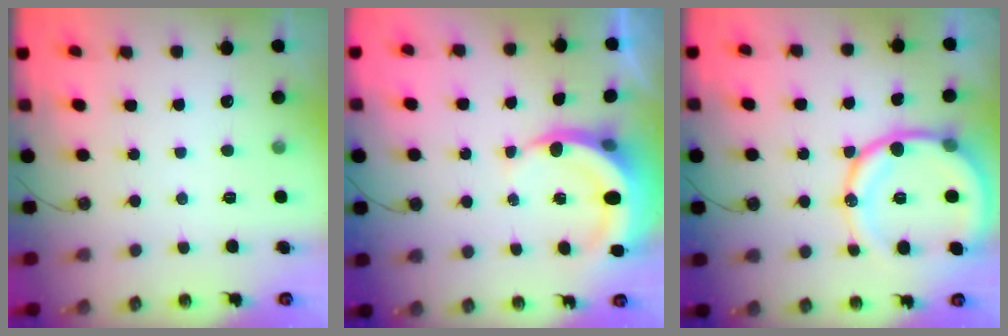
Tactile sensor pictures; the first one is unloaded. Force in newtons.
{"total": 6.6, "press": 6.6, "slide": 0.9}
{"total": 16.8, "press": 16.7, "slide": 2.2}